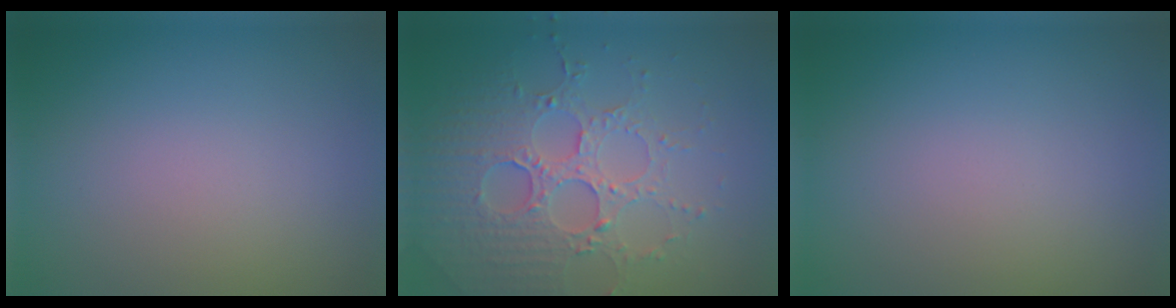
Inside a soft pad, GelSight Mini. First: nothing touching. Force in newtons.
{"total": 5.5, "press": 4.8, "slide": 2.7}
{"total": 0.0}